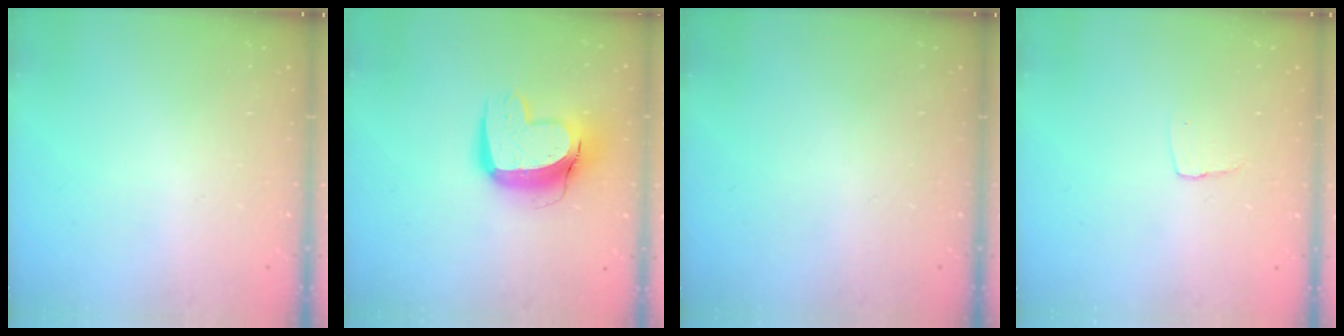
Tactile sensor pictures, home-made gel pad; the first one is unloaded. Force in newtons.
{"total": 14.0, "press": 14.0, "slide": 1.5}
{"total": 0.0}
{"total": 3.6, "press": 3.6, "slide": 0.4}